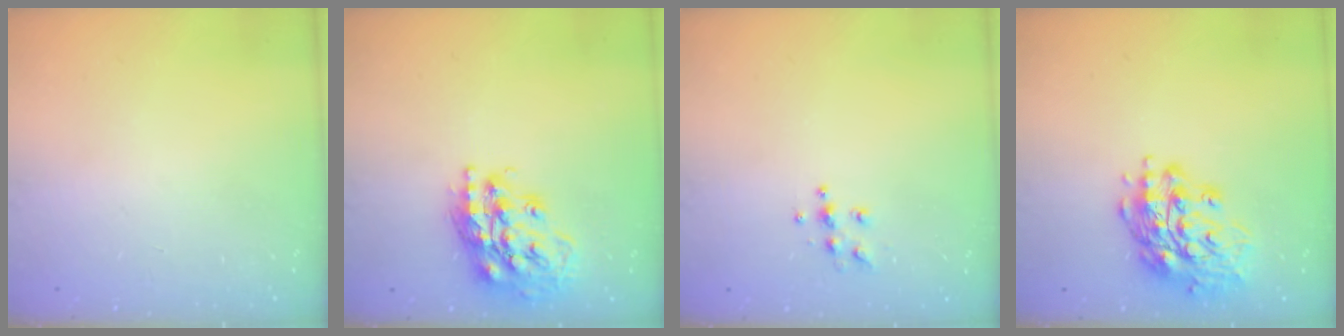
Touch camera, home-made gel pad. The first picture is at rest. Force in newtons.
{"total": 18.4, "press": 18.3, "slide": 1.7}
{"total": 6.9, "press": 6.9, "slide": 0.4}
{"total": 16.9, "press": 16.6, "slide": 3.1}